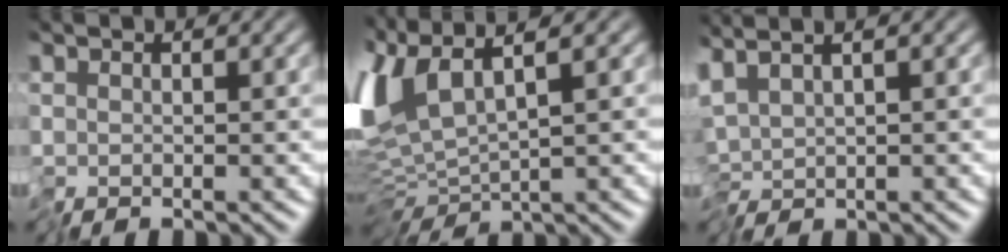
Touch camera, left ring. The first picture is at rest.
{"total": 8.3, "force": [2.1, 3.2, 7.4], "torque": [-0.182, 0.002, 0.046]}
{"total": 2.8, "force": [0.4, 1.0, 2.6], "torque": [-0.052, 0.005, 0.005]}